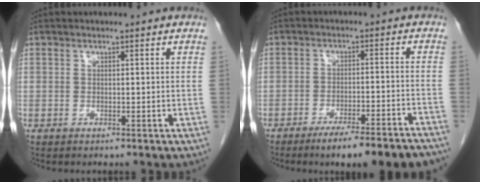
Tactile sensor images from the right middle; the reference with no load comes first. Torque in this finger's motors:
{"motor_torque": [1.17, -0.97, 0.17, 0.04]}